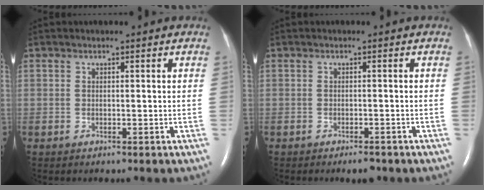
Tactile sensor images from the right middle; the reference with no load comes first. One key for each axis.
{"total": 1.9, "fx": -1.5, "fy": 0.6, "fz": 1.0, "tx": -0.017, "ty": -0.002, "tz": -0.017}